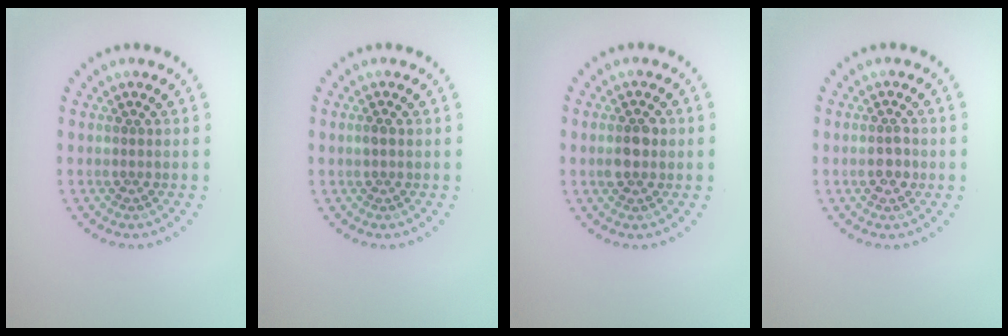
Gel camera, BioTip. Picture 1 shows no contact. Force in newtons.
{"total": 0.7, "press": 0.7, "slide": 0.1}
{"total": 2.6, "press": 2.6, "slide": 0.1}
{"total": 1.7, "press": 1.7, "slide": 0.1}